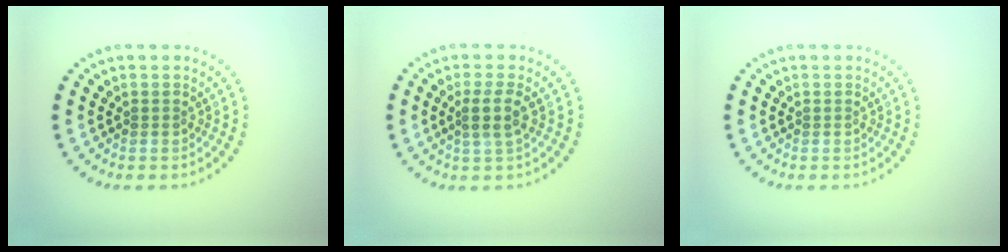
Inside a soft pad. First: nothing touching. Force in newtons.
{"total": 2.2, "press": 1.8, "slide": 1.2}
{"total": 0.0}